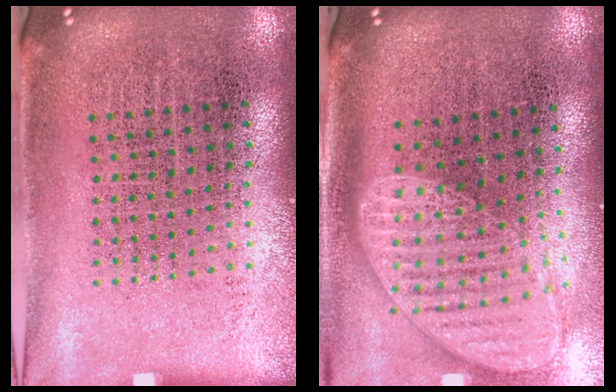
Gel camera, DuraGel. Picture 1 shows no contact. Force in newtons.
{"total": 2.0, "press": 1.5, "slide": 1.2}